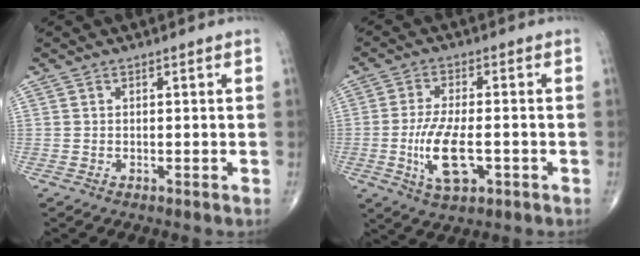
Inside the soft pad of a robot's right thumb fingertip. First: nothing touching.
{"total": 9.9, "force": [-2.4, 4.1, 8.6], "torque": [-0.171, 0.000, -0.040]}